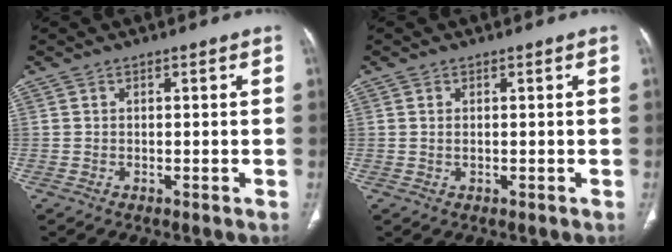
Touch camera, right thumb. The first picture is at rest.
{"total": 0.7, "force": [0.1, 0.3, 0.6], "torque": [-0.016, 0.001, 0.005]}